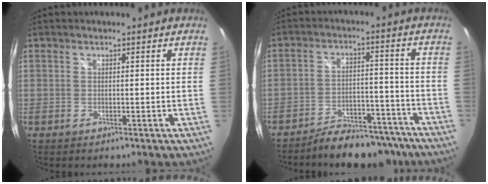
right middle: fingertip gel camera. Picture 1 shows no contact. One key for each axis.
{"total": 13.1, "fx": -11.4, "fy": 4.7, "fz": 4.3, "tx": -0.078, "ty": 0.020, "tz": -0.148}